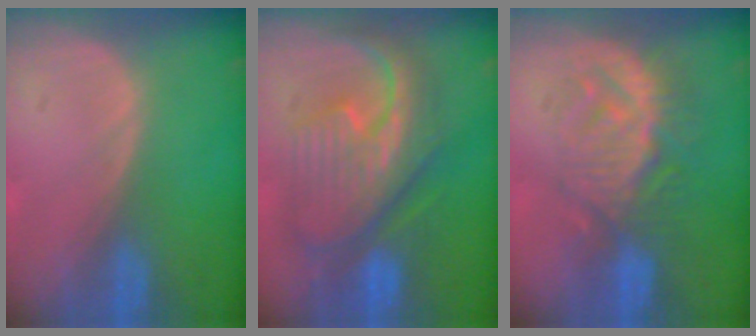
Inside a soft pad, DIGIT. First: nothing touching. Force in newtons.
{"total": 11.4, "press": 11.3, "slide": 1.1}
{"total": 9.2, "press": 8.6, "slide": 3.2}